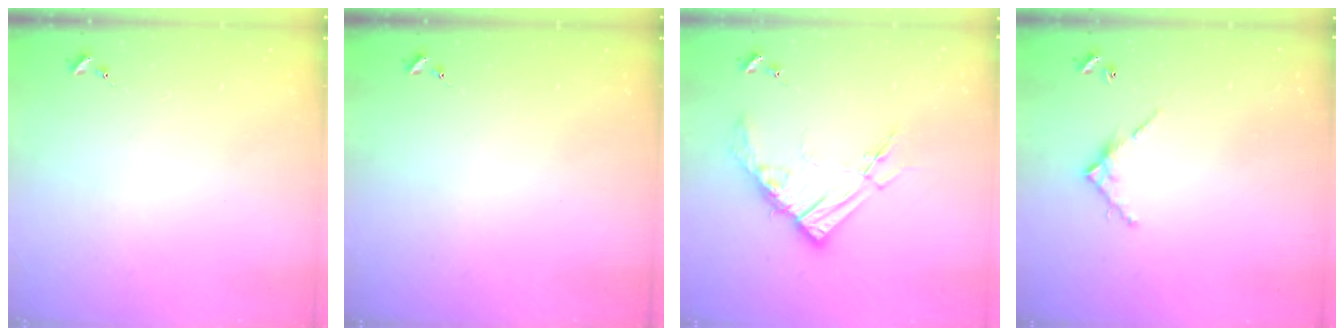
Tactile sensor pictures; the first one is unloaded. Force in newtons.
{"total": 0.0}
{"total": 14.1, "press": 14.0, "slide": 1.5}
{"total": 6.3, "press": 6.3, "slide": 0.5}